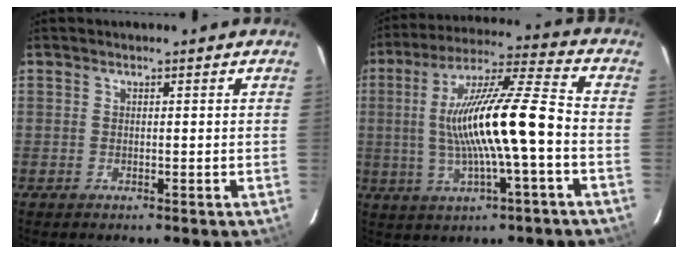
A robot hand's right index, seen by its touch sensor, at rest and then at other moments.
{"total": 16.3, "force": [-2.0, 1.5, 16.1], "torque": [-0.297, 0.008, -0.031]}